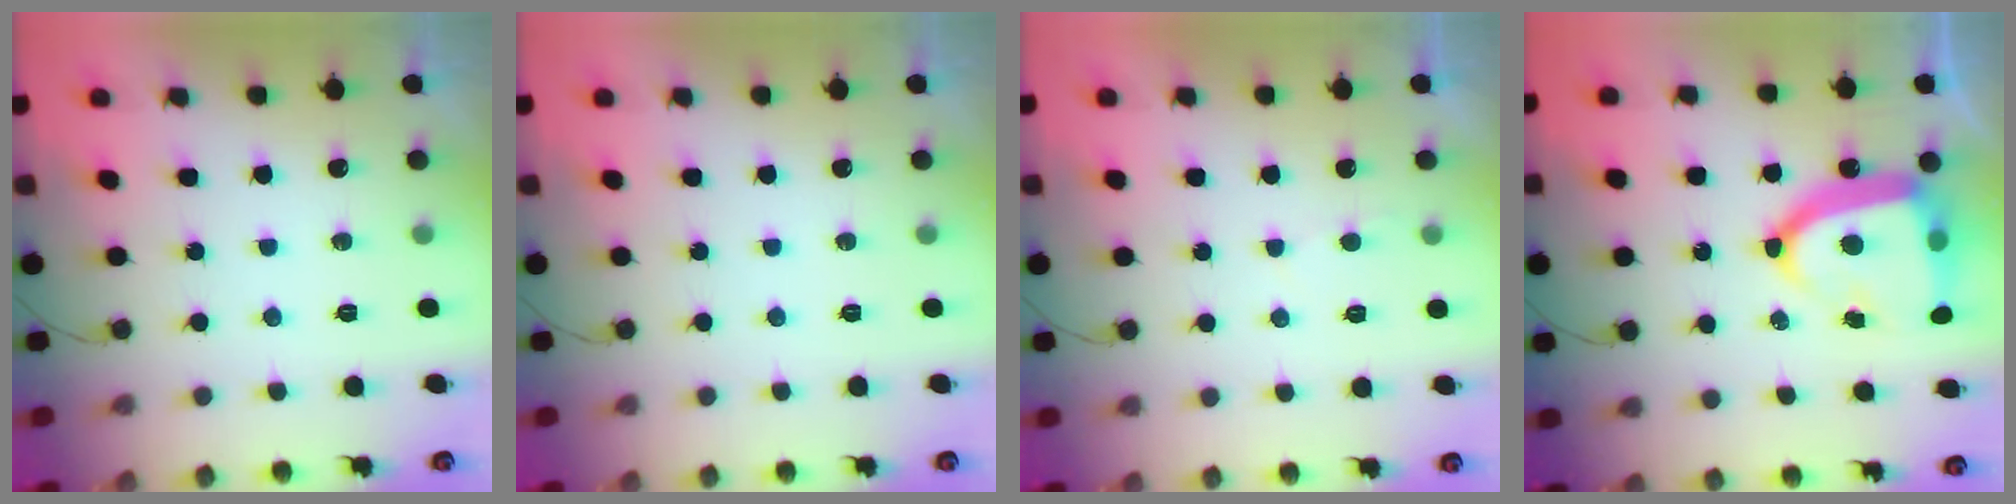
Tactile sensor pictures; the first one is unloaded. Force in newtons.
{"total": 0.0}
{"total": 2.1, "press": 2.1, "slide": 0.2}
{"total": 18.2, "press": 18.2, "slide": 0.7}